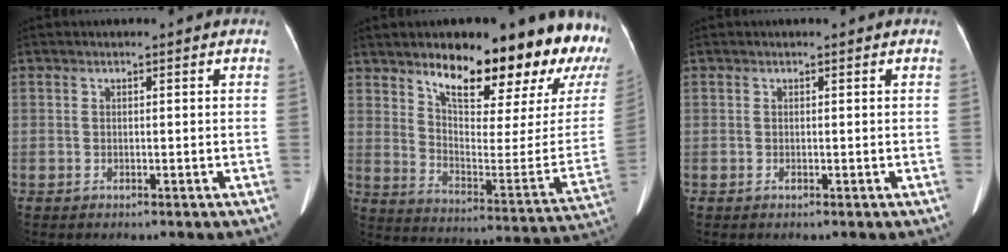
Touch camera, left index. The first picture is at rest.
{"total": 24.8, "force": [19.0, 5.6, 14.8], "torque": [-0.206, -0.052, 0.248]}
{"total": 0.0}